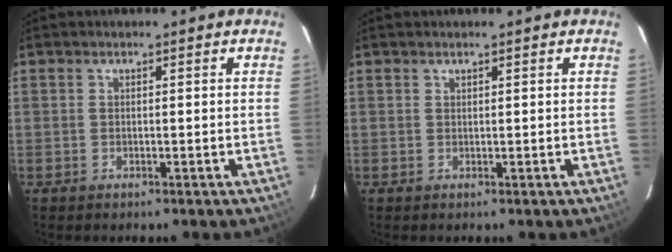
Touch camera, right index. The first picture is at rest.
{"total": 0.0}